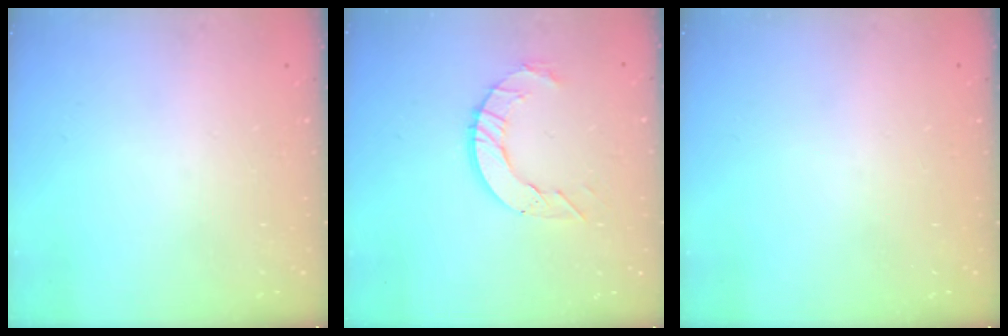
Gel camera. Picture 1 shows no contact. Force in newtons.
{"total": 9.0, "press": 8.9, "slide": 0.8}
{"total": 0.0}